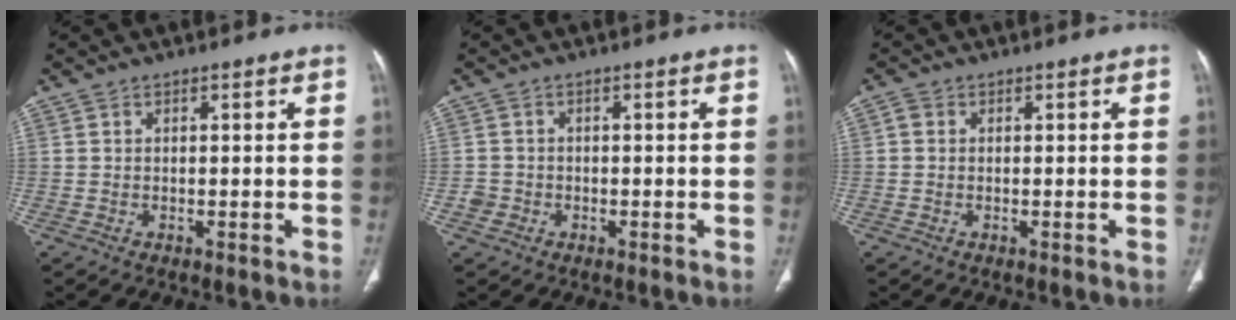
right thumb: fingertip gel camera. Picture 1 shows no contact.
{"total": 2.2, "force": [-0.9, 1.9, 0.3], "torque": [-0.001, 0.011, -0.022]}
{"total": 1.3, "force": [0.0, 1.1, 0.7], "torque": [-0.007, 0.002, -0.004]}